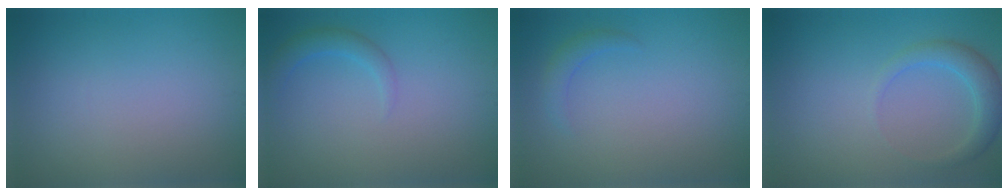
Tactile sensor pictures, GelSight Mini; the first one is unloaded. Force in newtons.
{"total": 1.8, "press": 1.8, "slide": 0.2}
{"total": 1.4, "press": 1.4, "slide": 0.0}
{"total": 2.6, "press": 2.6, "slide": 0.0}